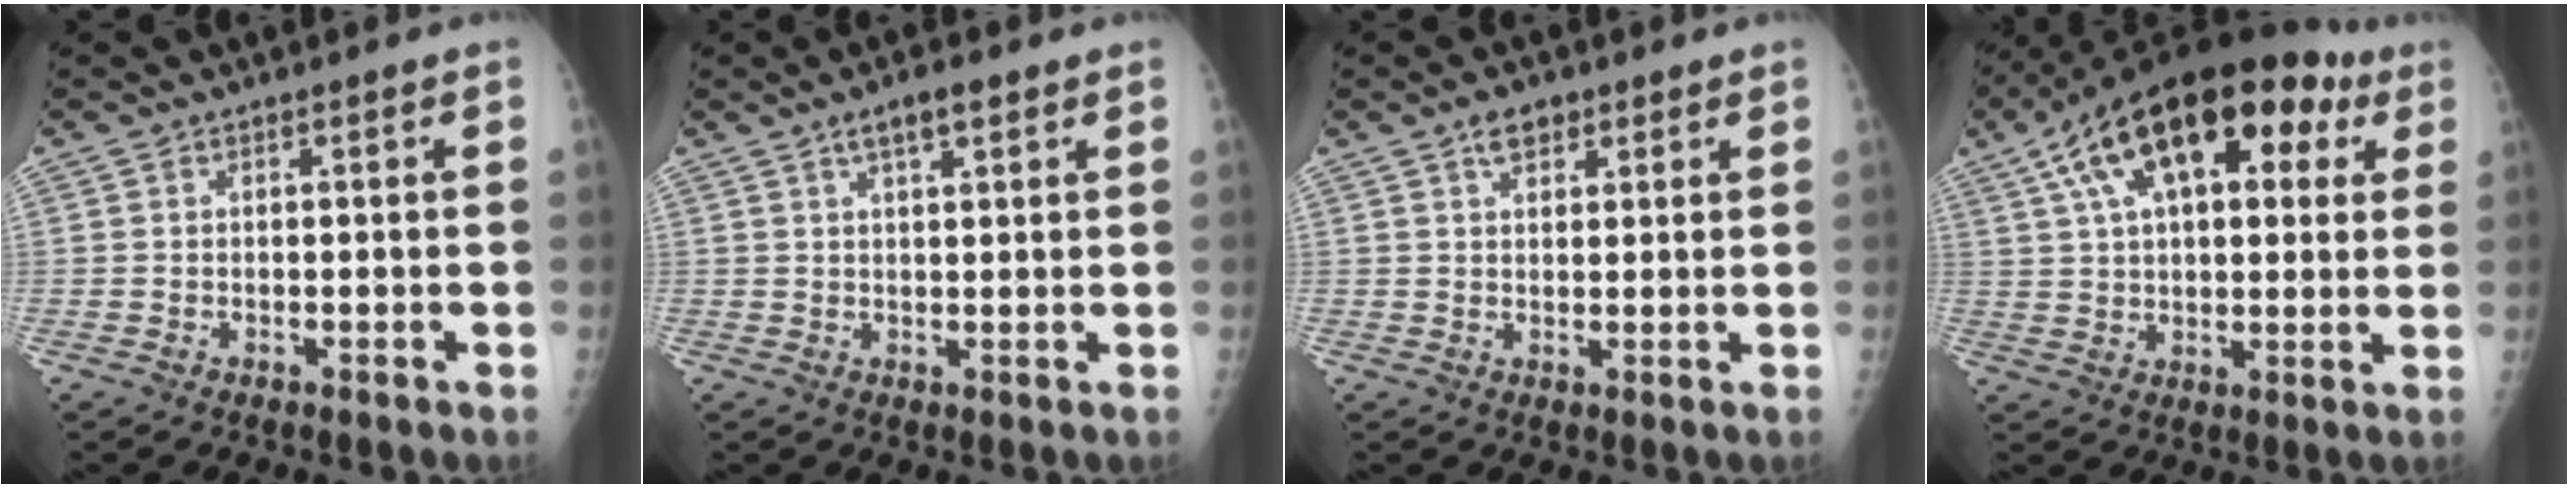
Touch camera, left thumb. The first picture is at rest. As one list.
[{"total": 4.2, "force": [2.5, 1.3, 3.1], "torque": [-0.050, -0.005, 0.043]}, {"total": 3.8, "force": [2.4, 2.2, 2.0], "torque": [-0.016, -0.011, 0.037]}, {"total": 23.3, "force": [9.9, 11.7, 17.5], "torque": [-0.258, 0.027, 0.153]}]